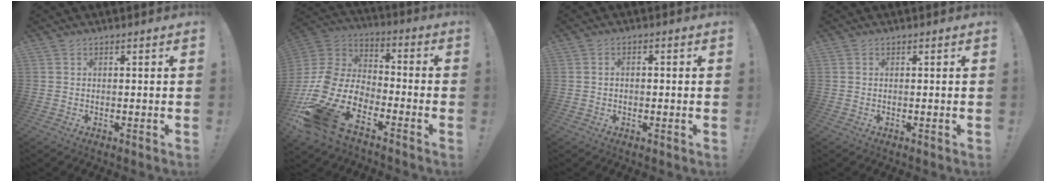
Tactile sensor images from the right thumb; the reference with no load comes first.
{"total": 18.2, "force": [-11.7, 9.5, 10.3], "torque": [-0.232, 0.049, -0.203]}
{"total": 1.6, "force": [-0.8, 1.0, 1.0], "torque": [-0.025, 0.010, -0.013]}
{"total": 0.0}